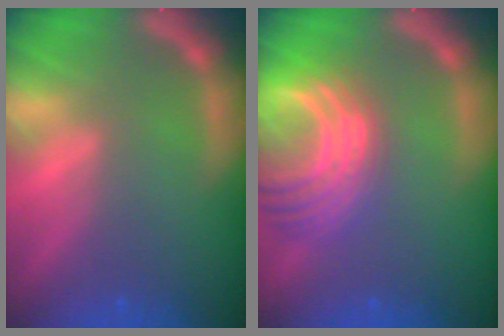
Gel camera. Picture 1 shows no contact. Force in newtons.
{"total": 10.0}